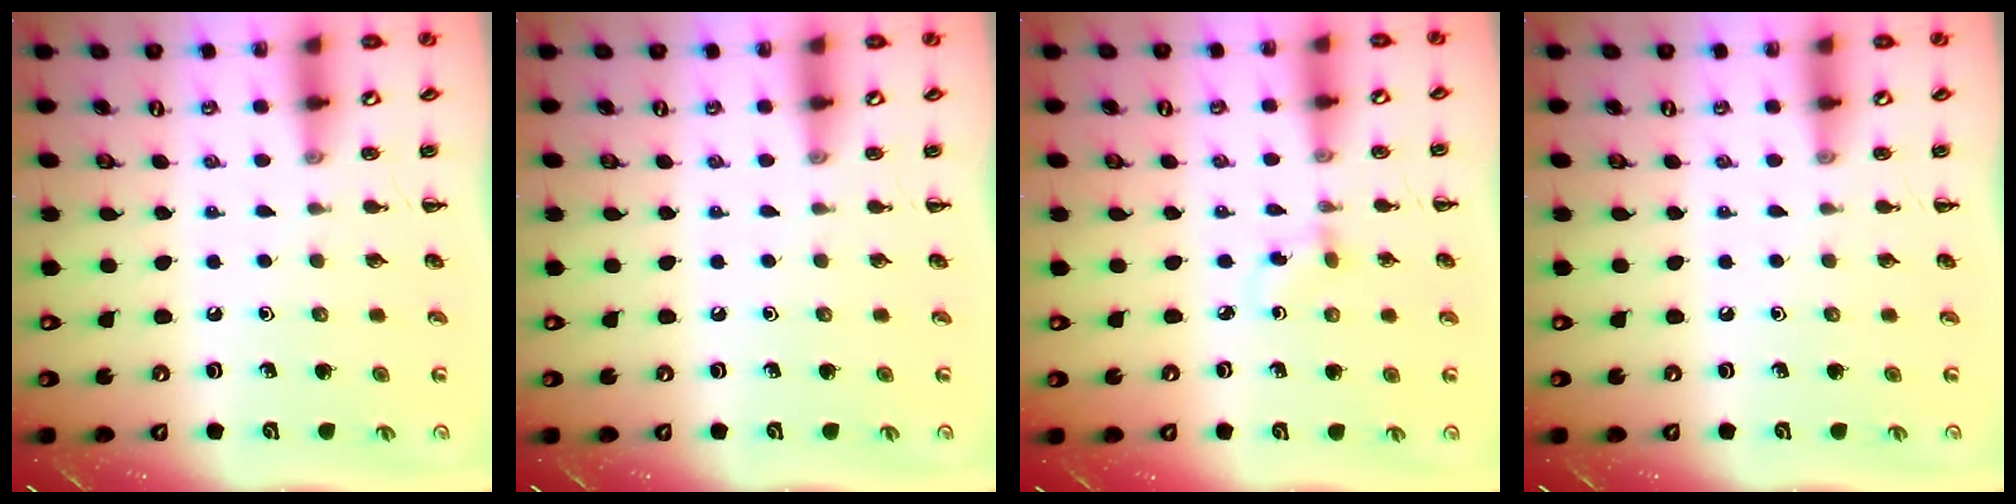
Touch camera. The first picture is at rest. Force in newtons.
{"total": 0.0}
{"total": 1.6, "press": 1.4, "slide": 0.8}
{"total": 0.0}